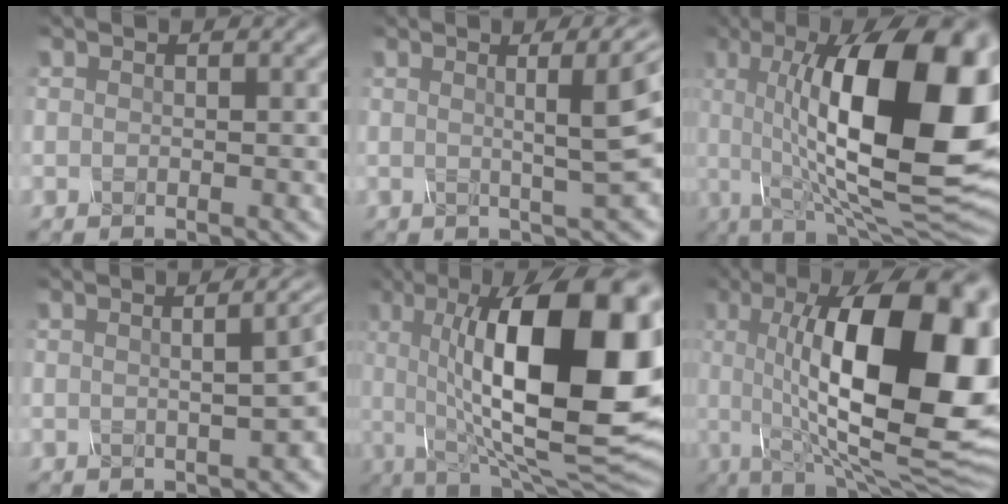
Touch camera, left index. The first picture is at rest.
{"total": 9.4, "force": [2.0, 2.9, 8.7], "torque": [-0.052, 0.034, 0.018]}
{"total": 18.1, "force": [2.6, 6.3, 16.8], "torque": [-0.230, 0.007, 0.036]}
{"total": 6.3, "force": [0.5, 2.5, 5.8], "torque": [-0.029, 0.021, 0.003]}
{"total": 17.8, "force": [2.3, 6.5, 16.5], "torque": [-0.225, 0.006, 0.031]}
{"total": 18.8, "force": [2.7, 6.7, 17.3], "torque": [-0.224, 0.012, 0.041]}